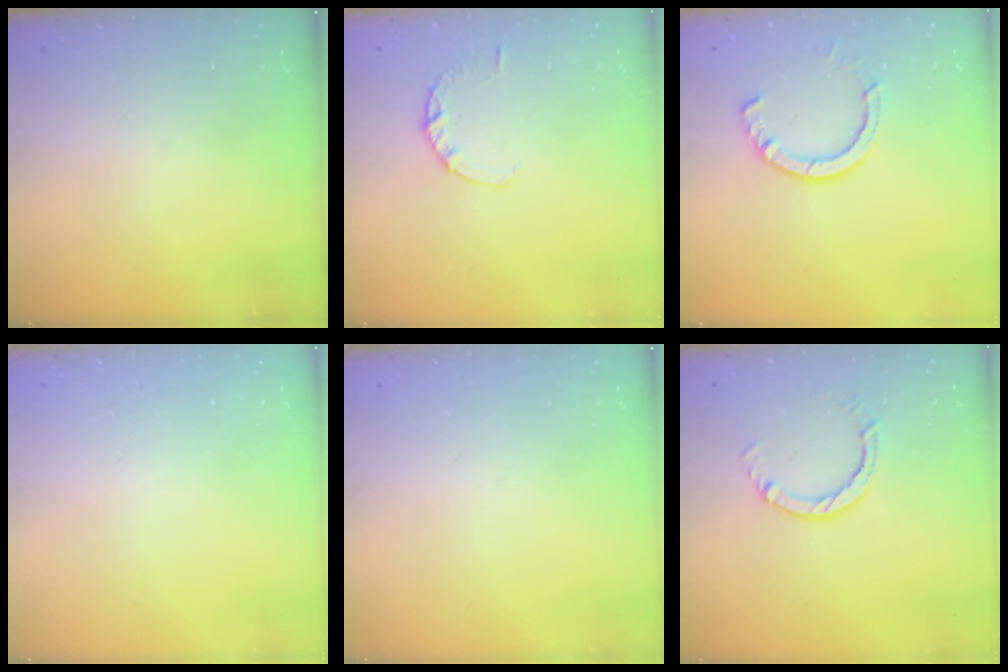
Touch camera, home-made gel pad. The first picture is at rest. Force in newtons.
{"total": 2.9, "press": 2.8, "slide": 0.4}
{"total": 7.5, "press": 7.4, "slide": 1.0}
{"total": 2.6, "press": 2.6, "slide": 0.2}
{"total": 0.0}
{"total": 2.9, "press": 2.9, "slide": 0.5}